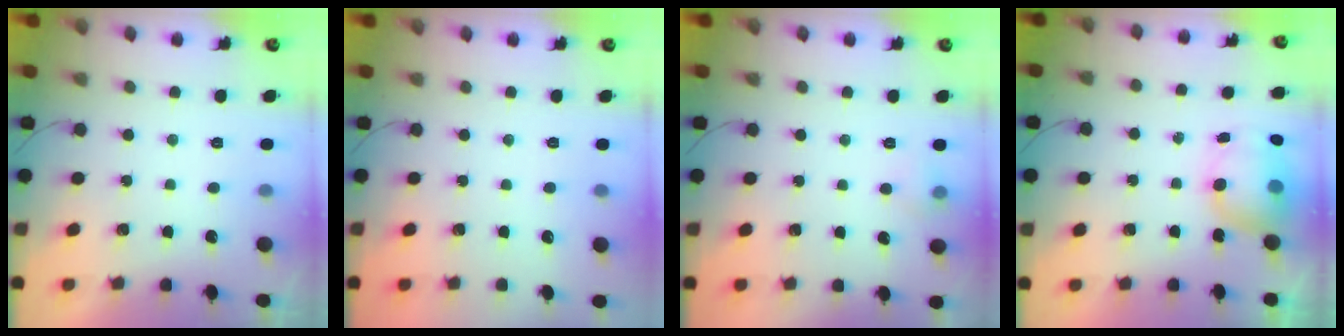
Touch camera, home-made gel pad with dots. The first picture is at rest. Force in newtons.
{"total": 0.0}
{"total": 4.9, "press": 4.6, "slide": 1.6}
{"total": 11.7, "press": 8.8, "slide": 7.7}